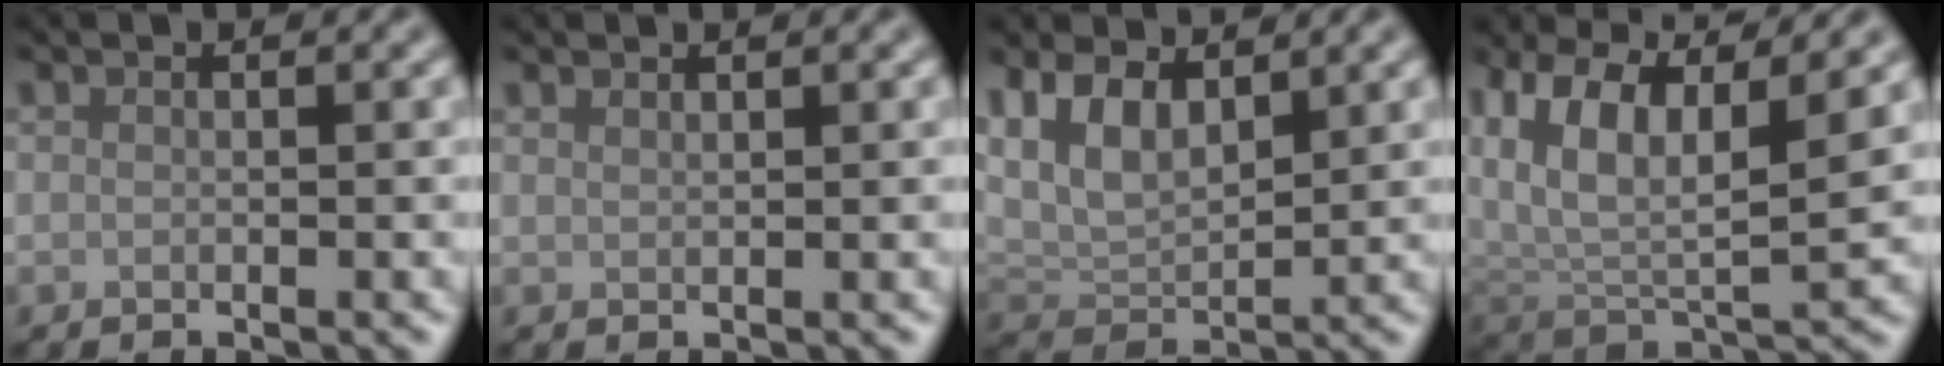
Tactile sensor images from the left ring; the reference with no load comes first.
{"total": 0.7, "force": [0.7, 0.1, 0.1], "torque": [0.002, 0.000, 0.014]}
{"total": 6.0, "force": [2.9, 3.5, 4.0], "torque": [-0.083, 0.000, 0.053]}
{"total": 10.3, "force": [4.8, 4.6, 7.9], "torque": [-0.145, 0.007, 0.085]}